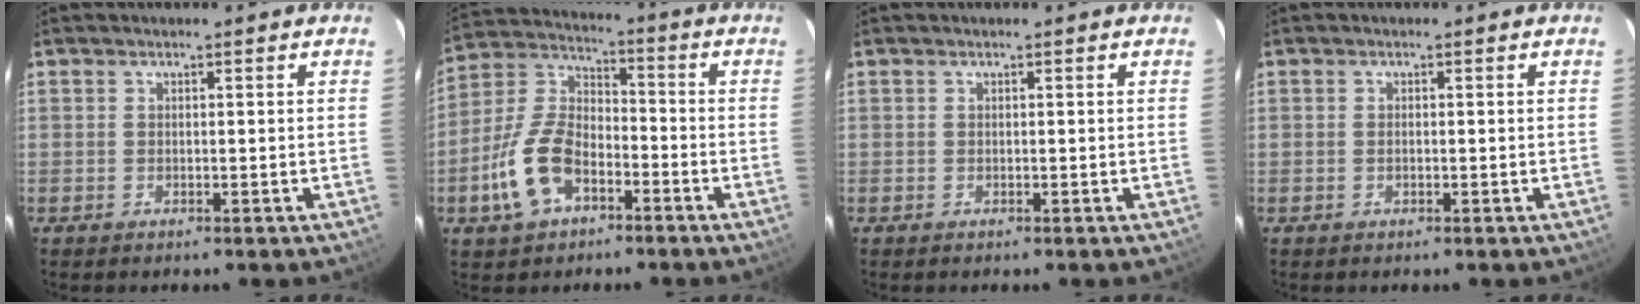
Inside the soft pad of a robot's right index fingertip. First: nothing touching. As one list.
[{"total": 12.7, "force": [-6.0, 7.4, 8.4], "torque": [-0.186, 0.017, -0.110]}, {"total": 0.0}, {"total": 0.6, "force": [-0.1, 0.3, 0.5], "torque": [-0.011, 0.001, -0.003]}]